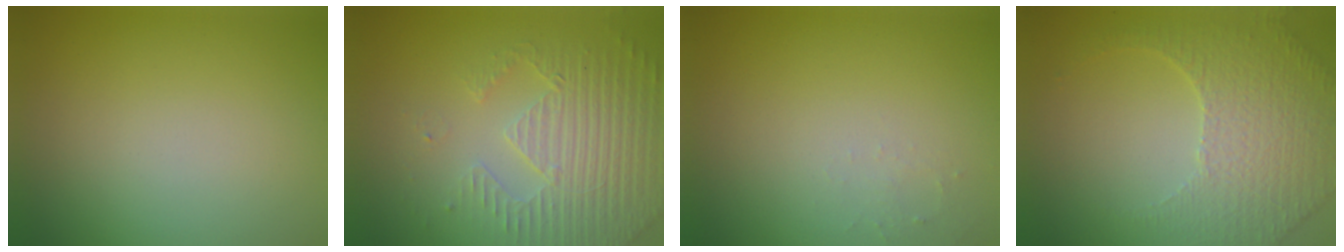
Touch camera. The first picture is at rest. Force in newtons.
{"total": 5.0, "press": 3.7, "slide": 3.4}
{"total": 0.8, "press": 0.8, "slide": 0.3}
{"total": 5.3, "press": 3.6, "slide": 3.9}